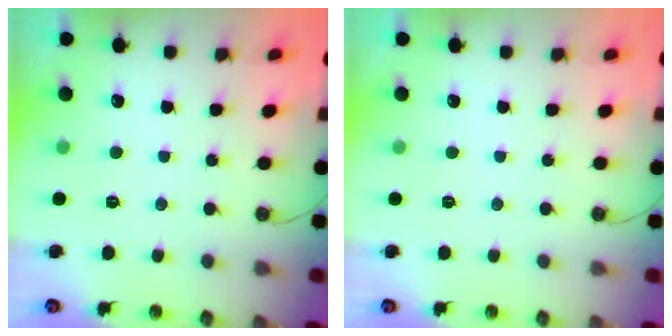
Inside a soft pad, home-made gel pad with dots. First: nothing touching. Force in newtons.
{"total": 0.0}